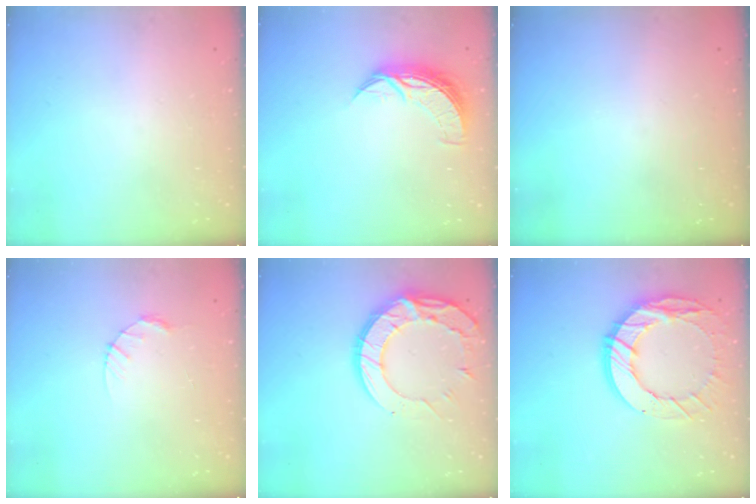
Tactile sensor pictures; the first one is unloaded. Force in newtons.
{"total": 8.2, "press": 8.2, "slide": 0.7}
{"total": 0.0}
{"total": 3.4, "press": 3.4, "slide": 0.4}
{"total": 15.1, "press": 15.0, "slide": 1.3}
{"total": 16.6, "press": 16.6, "slide": 1.5}